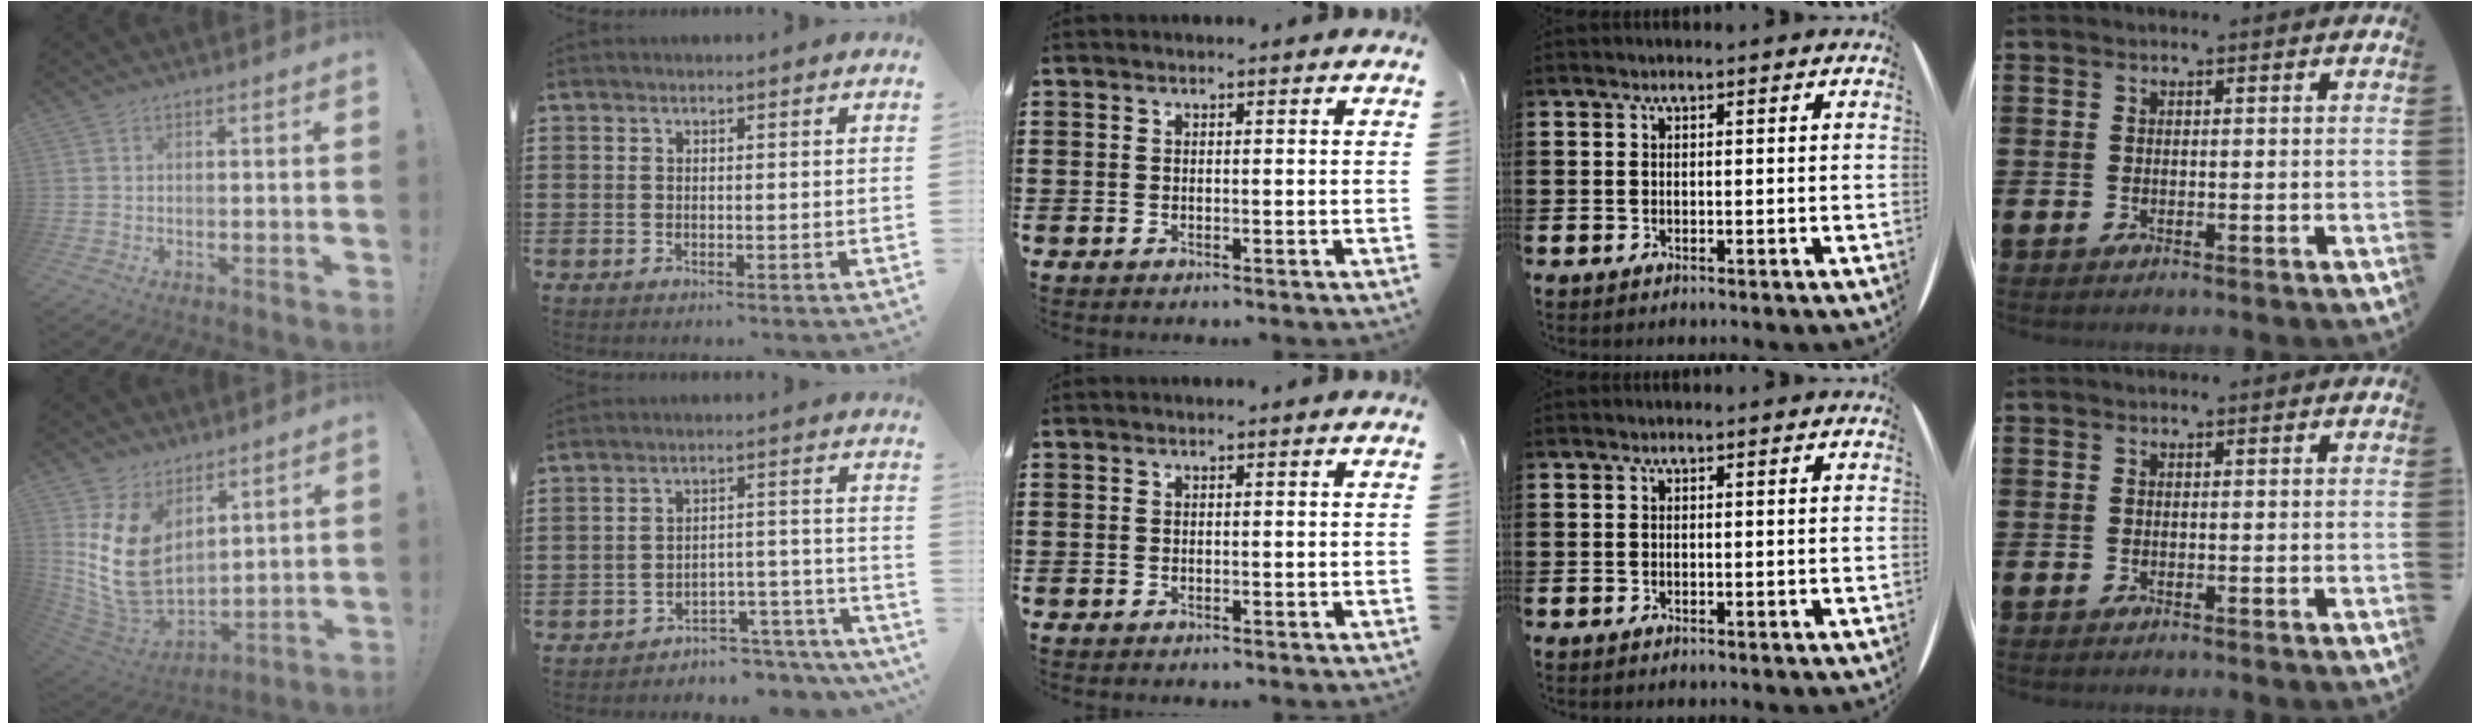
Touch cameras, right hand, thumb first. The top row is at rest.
{"thumb": {"total": 16.6, "force": [4.8, 11.4, 11.1], "torque": [-0.229, -0.039, 0.099]}, "index": {"total": 4.2, "force": [-4.0, 0.8, 0.7], "torque": [-0.017, 0.007, -0.085]}}